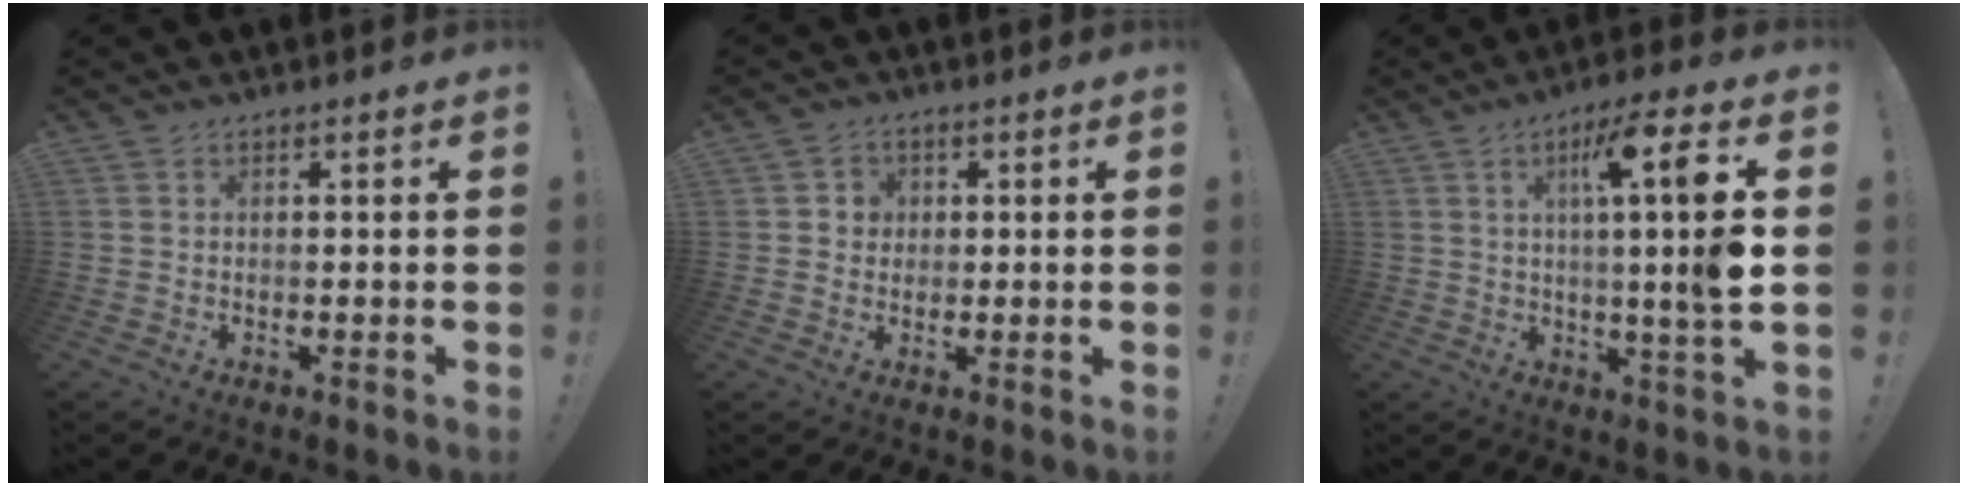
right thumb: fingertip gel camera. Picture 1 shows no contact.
{"total": 3.6, "force": [0.3, 3.5, 0.8], "torque": [-0.015, 0.003, 0.006]}
{"total": 14.3, "force": [1.9, -0.1, 14.1], "torque": [-0.219, -0.003, 0.006]}